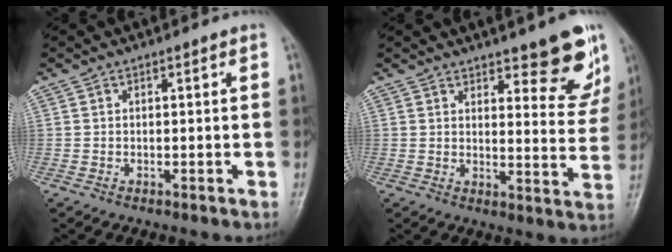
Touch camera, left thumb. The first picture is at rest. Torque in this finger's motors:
{"motor_torque": [0.28, 0.26, -0.10, -0.18, 0.10]}